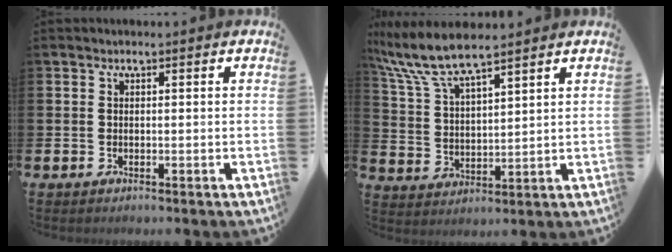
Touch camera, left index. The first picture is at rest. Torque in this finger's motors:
{"motor_torque": [0.10, -0.29, 0.95, 0.21]}